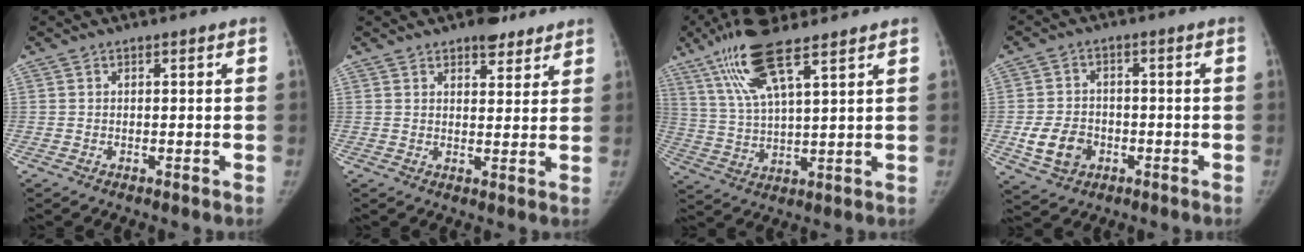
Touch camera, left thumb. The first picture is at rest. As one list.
[{"total": 5.2, "force": [3.9, 2.7, 2.3], "torque": [-0.007, -0.022, 0.056]}, {"total": 13.1, "force": [8.1, 3.2, 9.7], "torque": [-0.197, -0.018, 0.162]}, {"total": 7.6, "force": [-2.3, 6.0, 4.2], "torque": [-0.065, 0.011, -0.034]}]